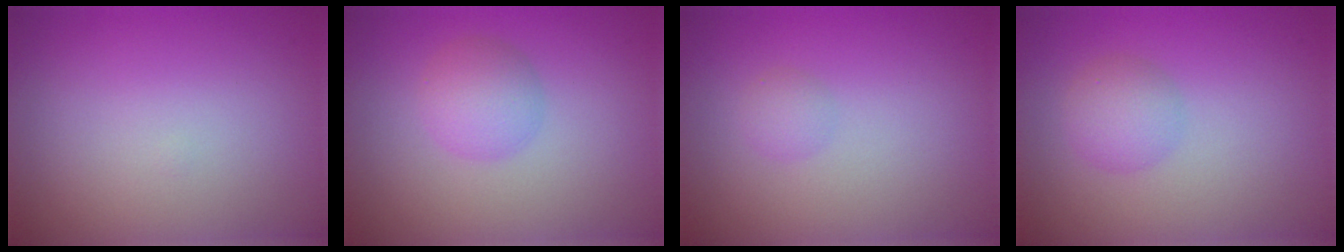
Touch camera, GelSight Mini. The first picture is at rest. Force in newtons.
{"total": 2.8, "press": 2.8, "slide": 0.1}
{"total": 1.1, "press": 1.1, "slide": 0.0}
{"total": 2.5, "press": 2.5, "slide": 0.1}